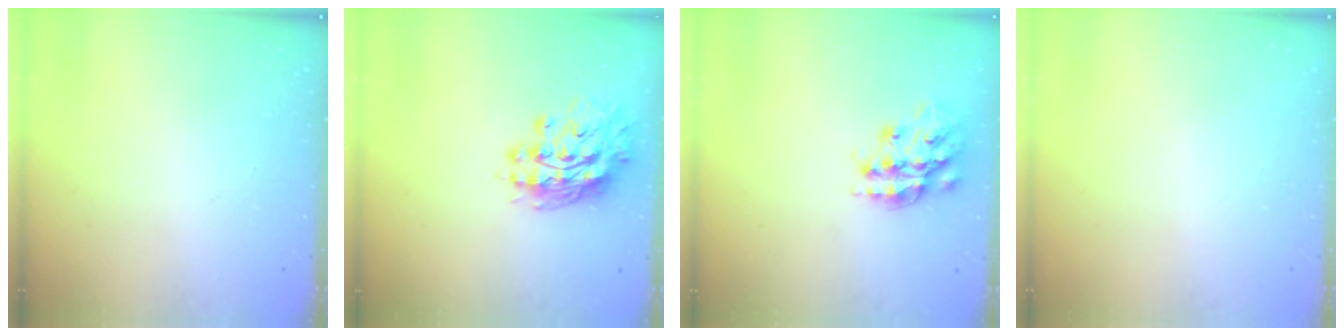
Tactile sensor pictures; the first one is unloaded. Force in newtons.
{"total": 13.6, "press": 13.5, "slide": 1.1}
{"total": 16.1, "press": 16.1, "slide": 1.2}
{"total": 0.0}